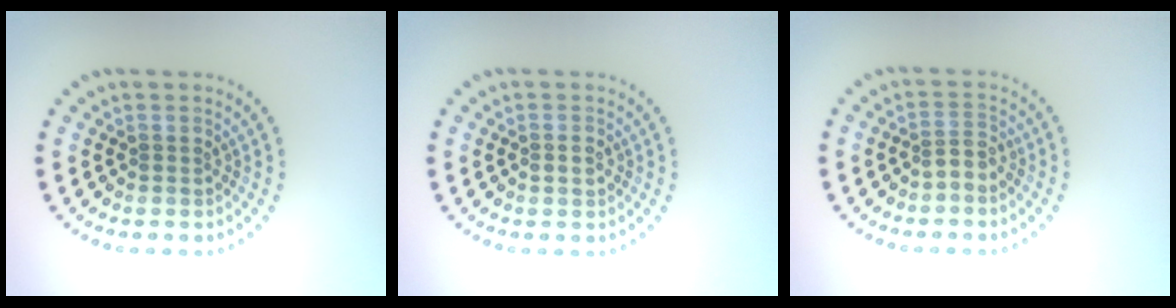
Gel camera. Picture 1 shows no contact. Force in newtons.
{"total": 0.9, "press": 0.8, "slide": 0.3}
{"total": 1.6, "press": 1.2, "slide": 1.0}